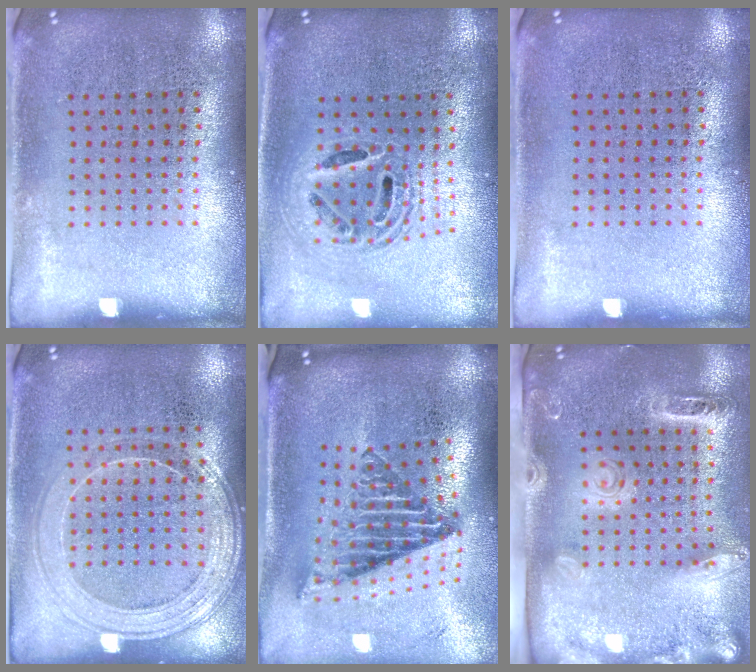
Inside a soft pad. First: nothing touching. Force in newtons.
{"total": 1.8, "press": 1.5, "slide": 1.1}
{"total": 0.0}
{"total": 1.6, "press": 1.5, "slide": 0.4}
{"total": 2.8, "press": 1.7, "slide": 2.2}
{"total": 2.7, "press": 2.1, "slide": 1.8}